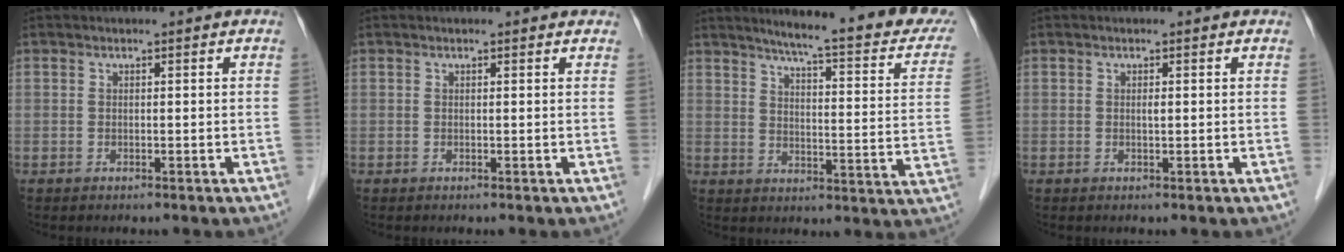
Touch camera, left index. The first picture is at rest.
{"total": 1.3, "force": [1.2, 0.4, 0.3], "torque": [-0.011, 0.003, 0.006]}
{"total": 21.4, "force": [17.9, 1.8, 11.6], "torque": [-0.144, -0.039, 0.211]}
{"total": 0.6, "force": [0.1, 0.1, 0.5], "torque": [-0.014, -0.001, 0.001]}